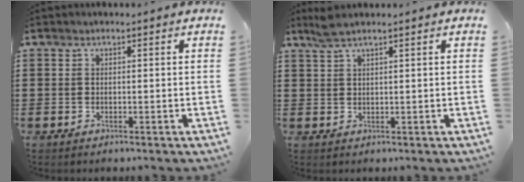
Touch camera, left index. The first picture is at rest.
{"total": 2.6, "force": [1.9, 0.2, 1.8], "torque": [-0.038, 0.002, 0.034]}